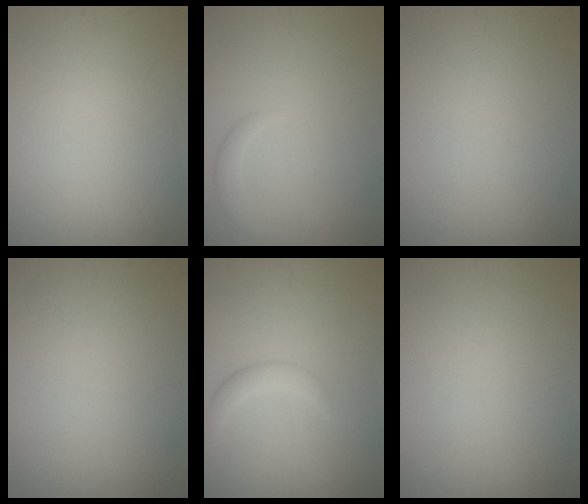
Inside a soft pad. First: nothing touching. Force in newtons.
{"total": 1.4, "press": 1.4, "slide": 0.1}
{"total": 0.0}
{"total": 0.0}
{"total": 1.6, "press": 1.6, "slide": 0.1}
{"total": 0.0}